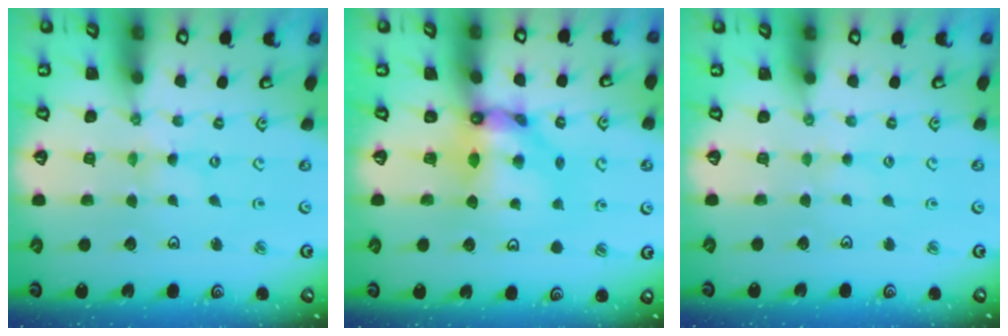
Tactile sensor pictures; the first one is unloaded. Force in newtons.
{"total": 9.2, "press": 9.2, "slide": 1.0}
{"total": 1.8, "press": 1.7, "slide": 0.3}